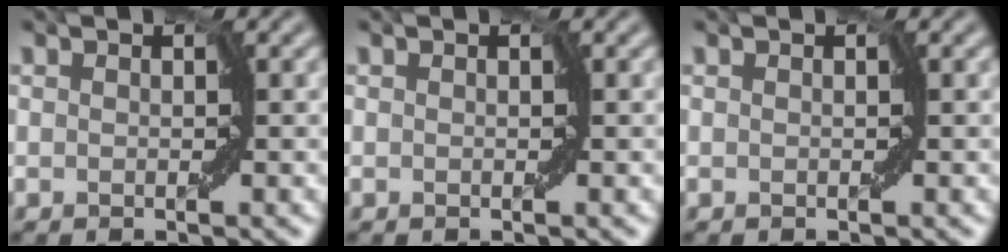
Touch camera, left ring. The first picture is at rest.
{"total": 0.0}
{"total": 0.0}